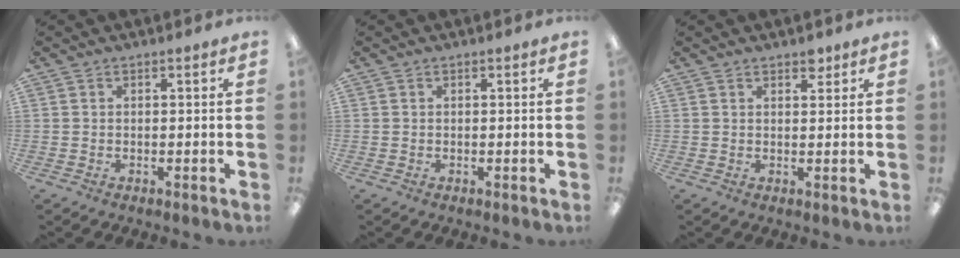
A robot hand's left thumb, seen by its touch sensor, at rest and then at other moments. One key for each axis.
{"total": 0.0}
{"total": 2.4, "fx": 2.0, "fy": 1.1, "fz": 0.9, "tx": 0.004, "ty": -0.010, "tz": 0.031}